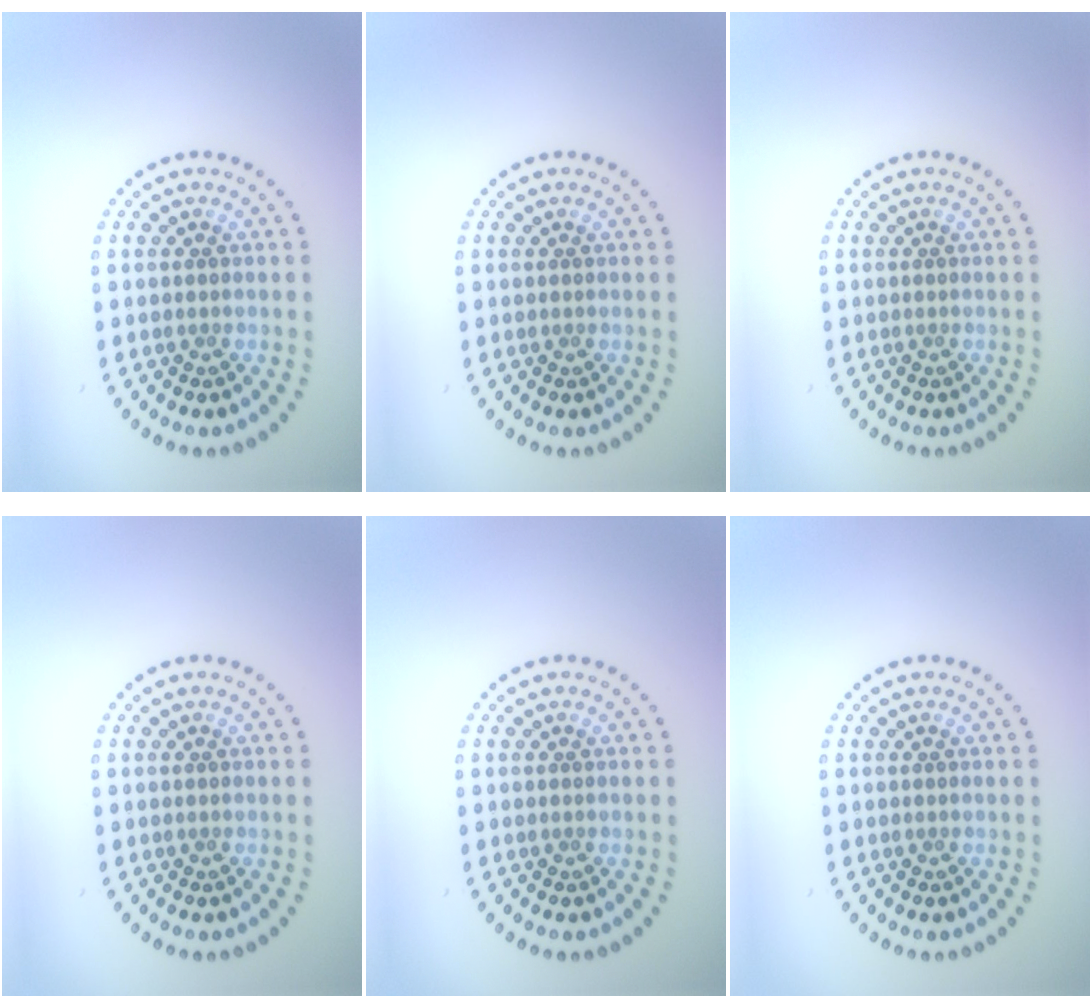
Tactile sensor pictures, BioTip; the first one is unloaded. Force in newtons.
{"total": 0.0}
{"total": 0.0}
{"total": 0.0}
{"total": 0.0}
{"total": 0.0}